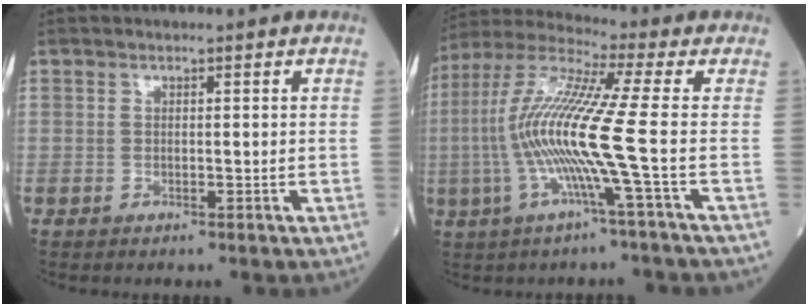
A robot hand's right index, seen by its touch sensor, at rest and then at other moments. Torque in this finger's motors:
{"motor_torque": [2.03, -0.11, 1.06, 0.21]}